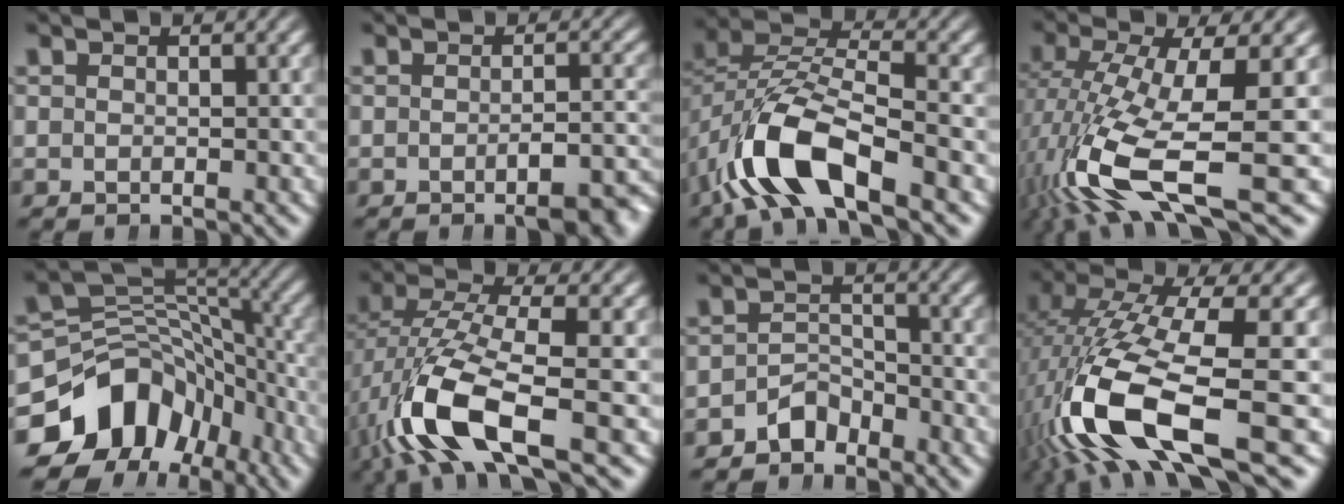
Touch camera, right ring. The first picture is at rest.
{"total": 4.9, "force": [-3.0, 1.3, 3.6], "torque": [-0.037, -0.003, -0.048]}
{"total": 8.2, "force": [-1.3, 5.4, 6.1], "torque": [-0.140, -0.018, -0.020]}
{"total": 8.9, "force": [-3.1, 3.1, 7.7], "torque": [-0.169, -0.048, -0.023]}
{"total": 13.3, "force": [-4.6, 10.2, 7.2], "torque": [-0.115, -0.025, -0.069]}
{"total": 8.3, "force": [-1.7, 4.0, 7.0], "torque": [-0.160, -0.030, -0.015]}
{"total": 3.2, "force": [-2.6, 1.8, 0.8], "torque": [-0.013, -0.011, -0.043]}
{"total": 10.9, "force": [-2.8, 5.3, 9.1], "torque": [-0.213, -0.049, -0.021]}